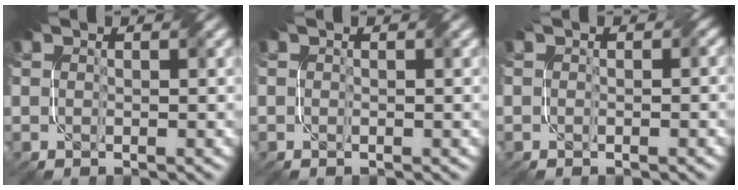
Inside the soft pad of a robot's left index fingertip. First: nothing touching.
{"total": 0.0}
{"total": 1.3, "force": [0.0, 1.0, 0.8], "torque": [-0.004, -0.005, -0.003]}